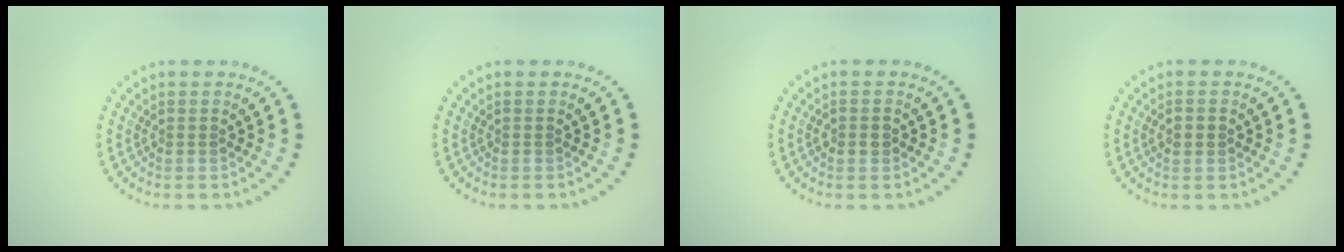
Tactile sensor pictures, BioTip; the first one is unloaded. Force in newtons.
{"total": 0.0}
{"total": 1.5, "press": 1.5, "slide": 0.1}
{"total": 1.8, "press": 1.8, "slide": 0.1}